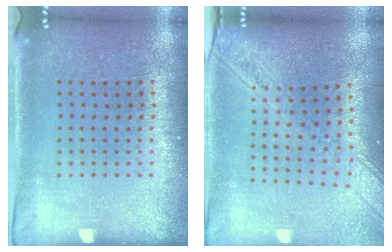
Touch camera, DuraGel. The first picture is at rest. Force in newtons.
{"total": 2.1, "press": 1.8, "slide": 1.1}